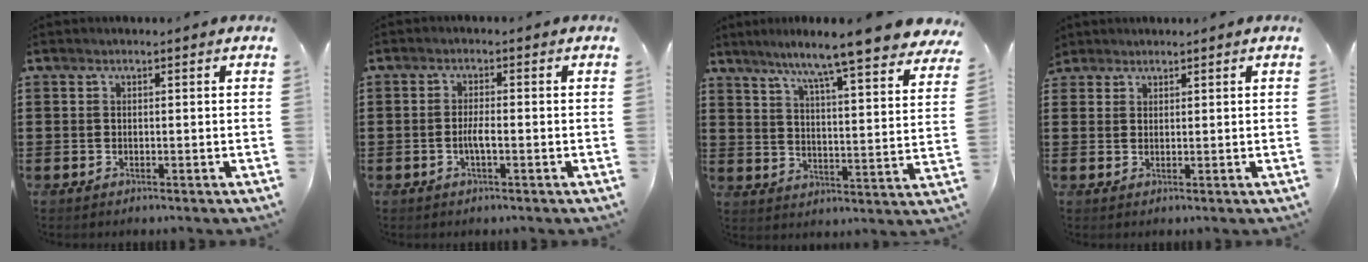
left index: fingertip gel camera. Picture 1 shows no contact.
{"total": 2.4, "force": [-0.8, 0.4, 2.2], "torque": [-0.047, -0.001, -0.018]}
{"total": 8.9, "force": [7.8, -0.8, 4.2], "torque": [-0.105, -0.056, 0.125]}
{"total": 1.6, "force": [1.5, 0.7, 0.0], "torque": [-0.005, 0.003, 0.031]}